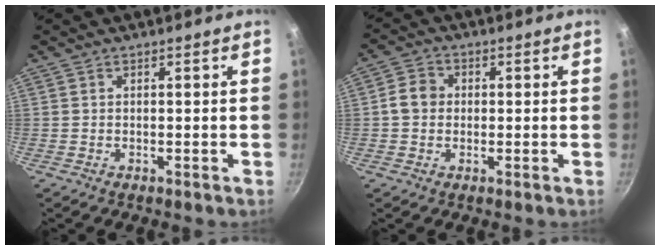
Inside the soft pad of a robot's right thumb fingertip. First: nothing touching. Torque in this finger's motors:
{"motor_torque": [0.53, 1.03, 0.41, -0.26, 0.01]}